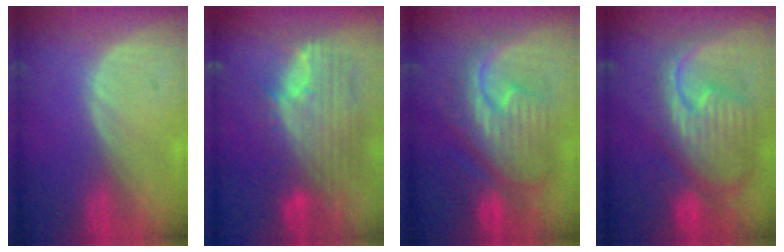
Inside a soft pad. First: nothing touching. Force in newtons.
{"total": 11.9, "press": 10.1, "slide": 6.3}
{"total": 11.1, "press": 11.1, "slide": 1.1}
{"total": 12.4, "press": 10.7, "slide": 6.4}